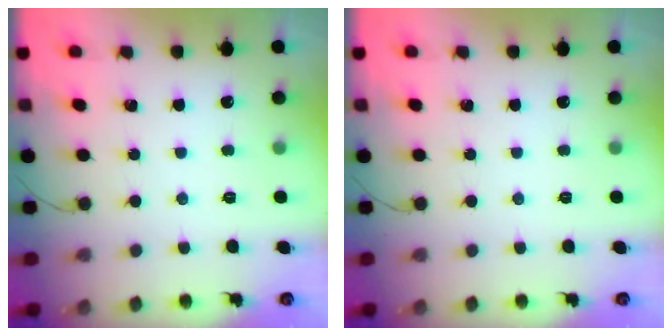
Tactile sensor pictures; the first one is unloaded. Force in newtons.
{"total": 0.0}